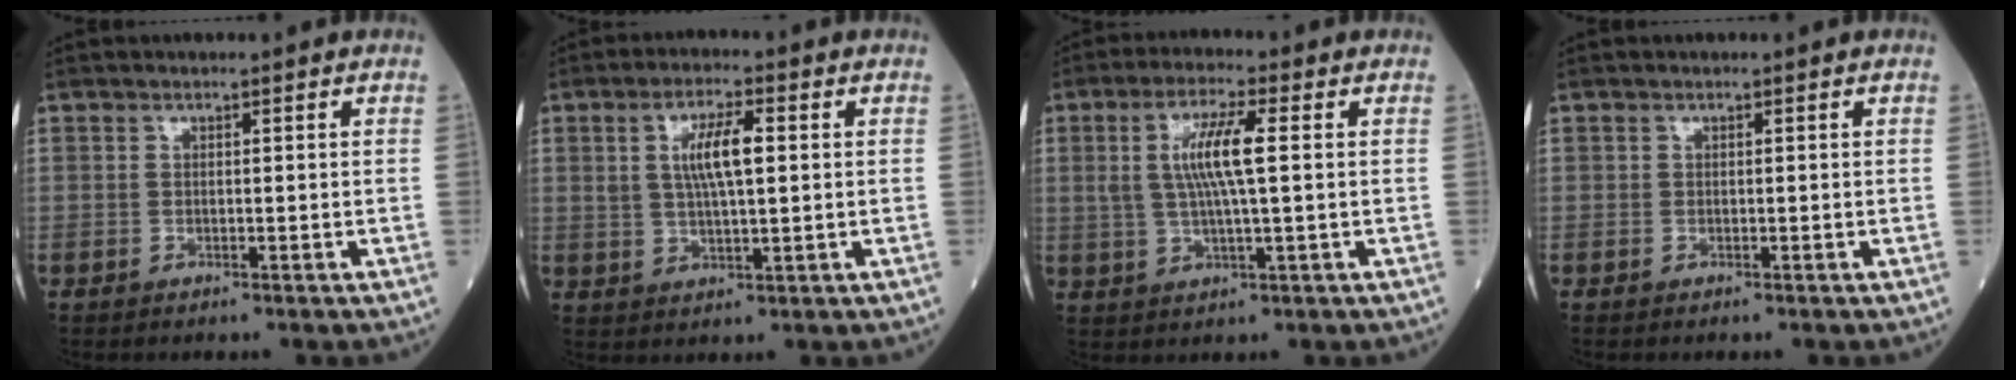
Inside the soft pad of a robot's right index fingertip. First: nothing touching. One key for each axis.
{"total": 6.8, "fx": 1.5, "fy": 1.5, "fz": 6.5, "tx": -0.123, "ty": 0.008, "tz": 0.031}
{"total": 7.9, "fx": 1.4, "fy": 0.7, "fz": 7.7, "tx": -0.158, "ty": 0.006, "tz": 0.027}
{"total": 0.0}